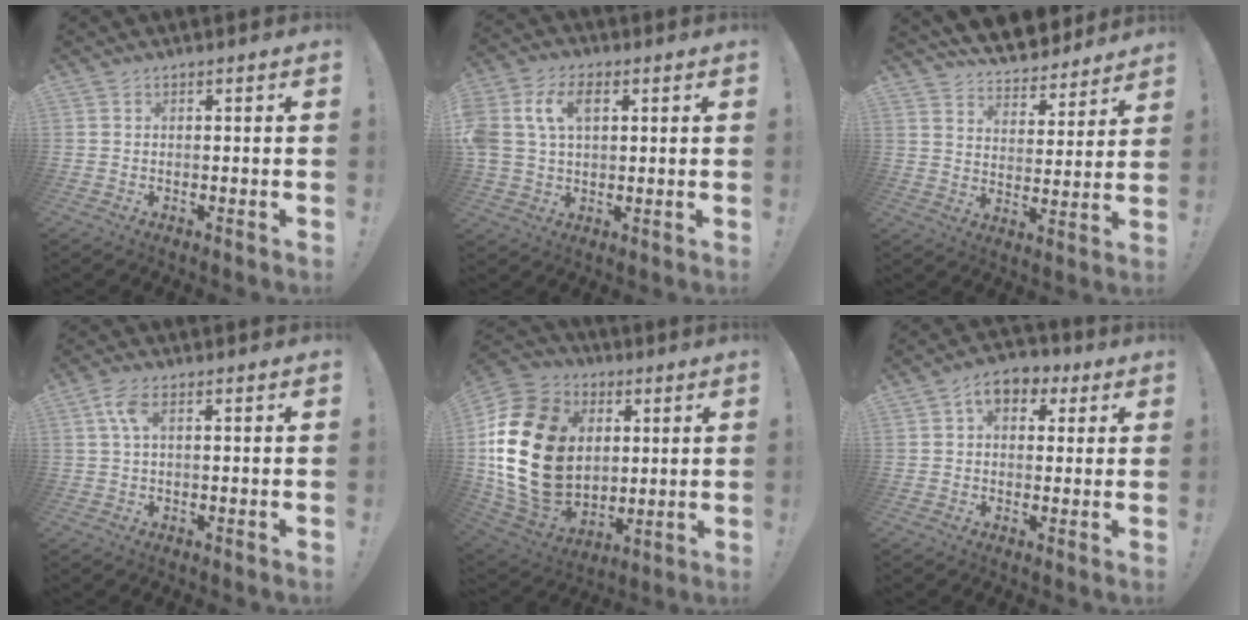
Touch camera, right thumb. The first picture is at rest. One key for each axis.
{"total": 11.4, "fx": 3.2, "fy": 7.8, "fz": 7.7, "tx": -0.176, "ty": 0.010, "tz": 0.060}
{"total": 9.0, "fx": 8.3, "fy": 3.1, "fz": 1.7, "tx": -0.030, "ty": -0.070, "tz": 0.149}
{"total": 4.8, "fx": 1.6, "fy": 2.1, "fz": 4.0, "tx": -0.081, "ty": 0.006, "tz": 0.029}
{"total": 26.4, "fx": 3.1, "fy": 19.1, "fz": 17.9, "tx": -0.354, "ty": -0.005, "tz": 0.079}
{"total": 7.6, "fx": 2.8, "fy": 5.3, "fz": 4.7, "tx": -0.066, "ty": -0.003, "tz": 0.049}